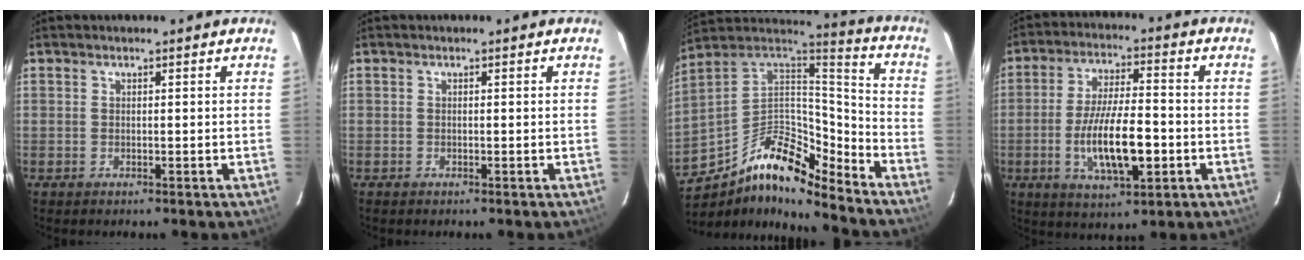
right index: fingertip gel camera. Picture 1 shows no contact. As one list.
[{"total": 0.0}, {"total": 17.2, "force": [-11.4, 6.2, 11.2], "torque": [-0.212, 0.008, -0.214]}, {"total": 12.9, "force": [-3.4, 4.0, 11.8], "torque": [-0.229, -0.010, -0.054]}]